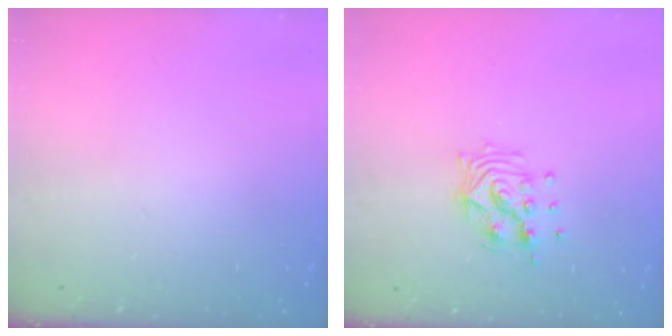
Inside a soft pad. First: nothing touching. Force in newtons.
{"total": 10.6, "press": 10.6, "slide": 0.5}